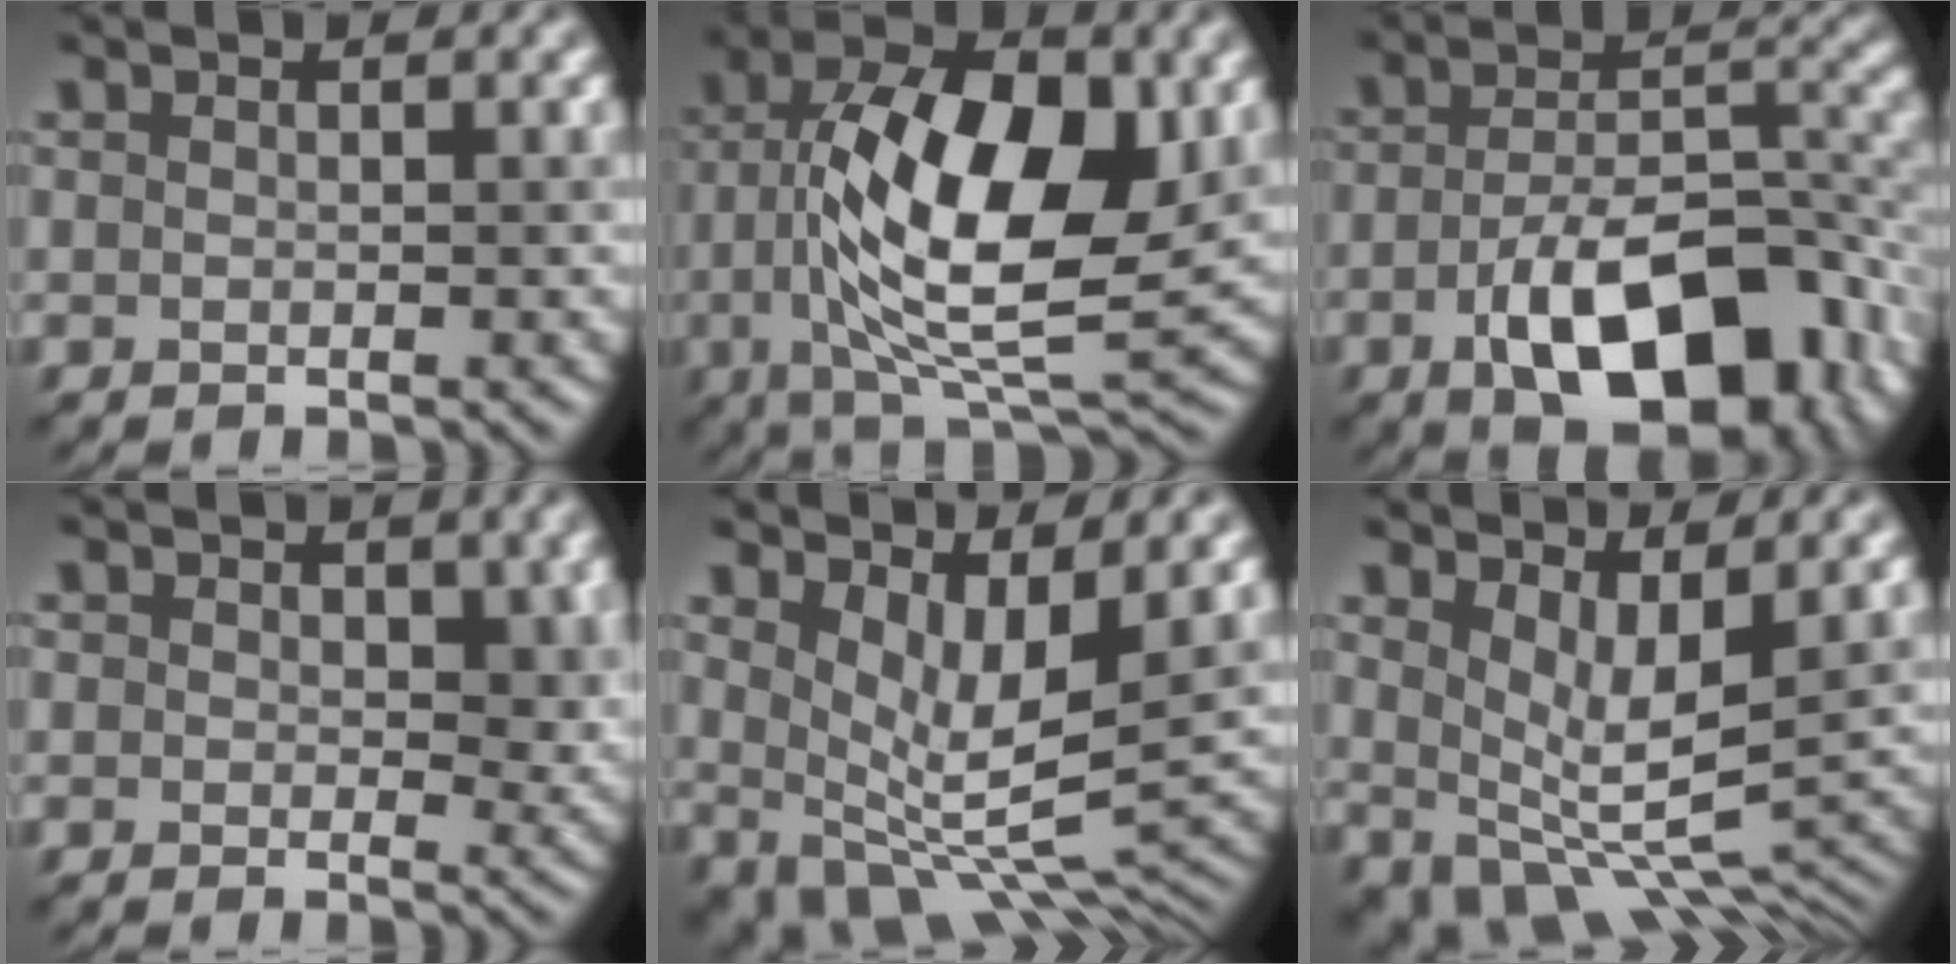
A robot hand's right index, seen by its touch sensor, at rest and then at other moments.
{"total": 12.5, "force": [1.1, 5.4, 11.2], "torque": [-0.186, 0.004, 0.016]}
{"total": 12.6, "force": [-5.3, 6.0, 9.7], "torque": [-0.163, -0.015, -0.078]}
{"total": 3.7, "force": [1.1, 2.5, 2.6], "torque": [-0.035, -0.007, 0.015]}
{"total": 6.8, "force": [2.1, 2.9, 5.7], "torque": [-0.114, -0.025, 0.053]}
{"total": 6.5, "force": [1.4, 3.0, 5.6], "torque": [-0.104, -0.025, 0.039]}